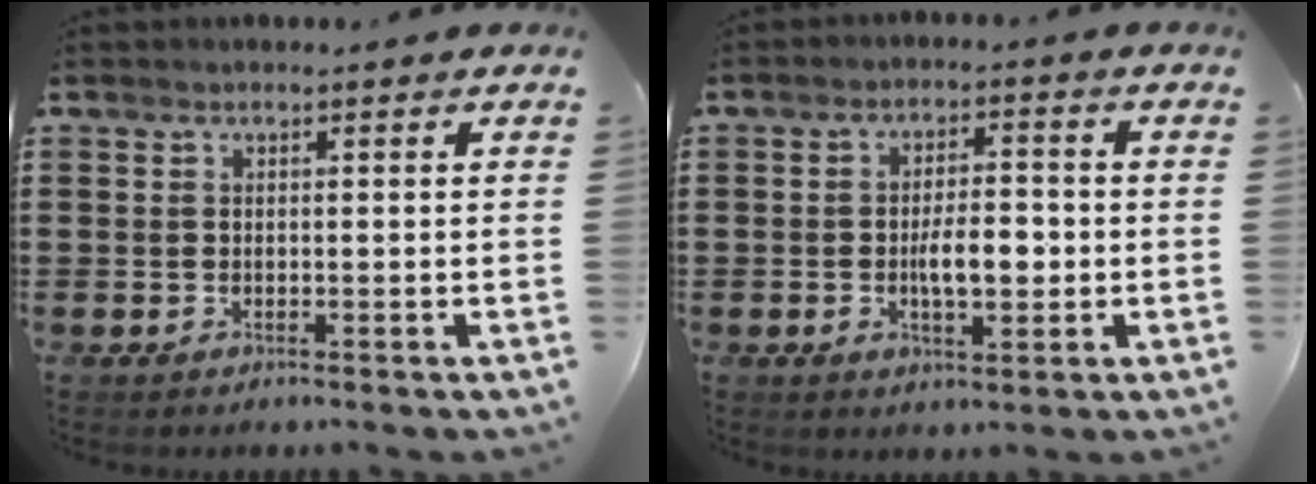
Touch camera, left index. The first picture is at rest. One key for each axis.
{"total": 5.6, "fx": -0.9, "fy": 2.5, "fz": 5.0, "tx": -0.072, "ty": 0.001, "tz": -0.022}